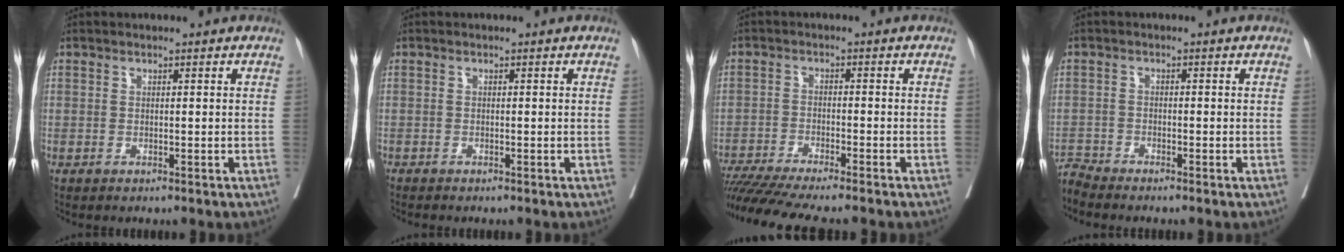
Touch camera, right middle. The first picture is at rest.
{"total": 0.8, "force": [-0.7, -0.1, 0.2], "torque": [-0.004, -0.001, -0.017]}
{"total": 15.1, "force": [-13.2, -0.1, 7.2], "torque": [-0.117, -0.029, -0.211]}
{"total": 2.8, "force": [-2.6, -1.0, -0.5], "torque": [0.004, -0.017, -0.054]}